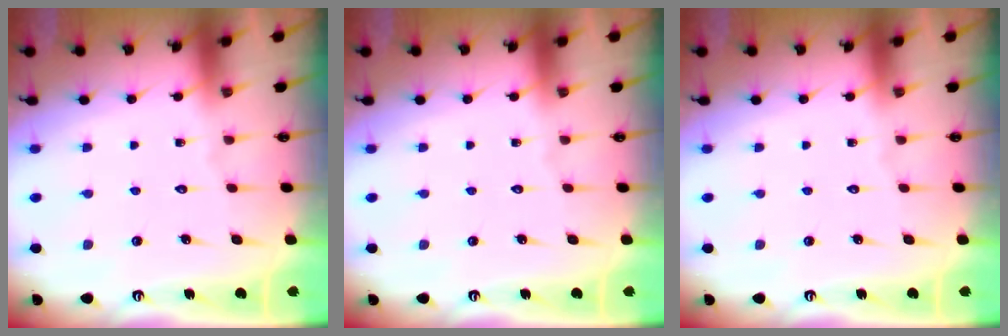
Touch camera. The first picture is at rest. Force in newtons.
{"total": 0.0}
{"total": 0.0}